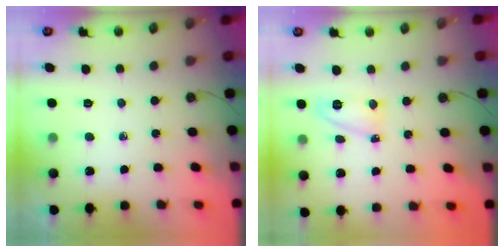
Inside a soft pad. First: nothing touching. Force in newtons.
{"total": 5.7, "press": 5.7, "slide": 0.6}